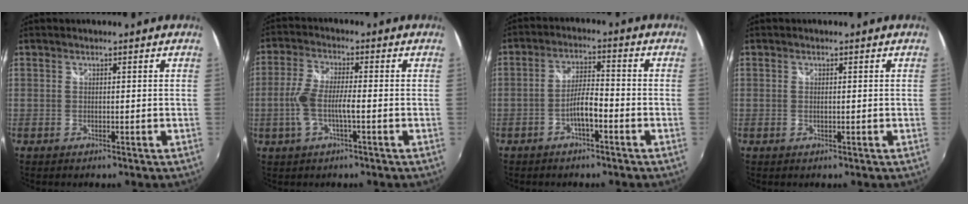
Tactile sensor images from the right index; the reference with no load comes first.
{"total": 7.3, "force": [-1.8, 1.8, 6.8], "torque": [-0.145, 0.001, -0.034]}
{"total": 4.9, "force": [-2.6, 1.0, 4.0], "torque": [-0.078, 0.007, -0.044]}
{"total": 0.7, "force": [0.0, 0.2, 0.7], "torque": [-0.015, -0.001, 0.000]}